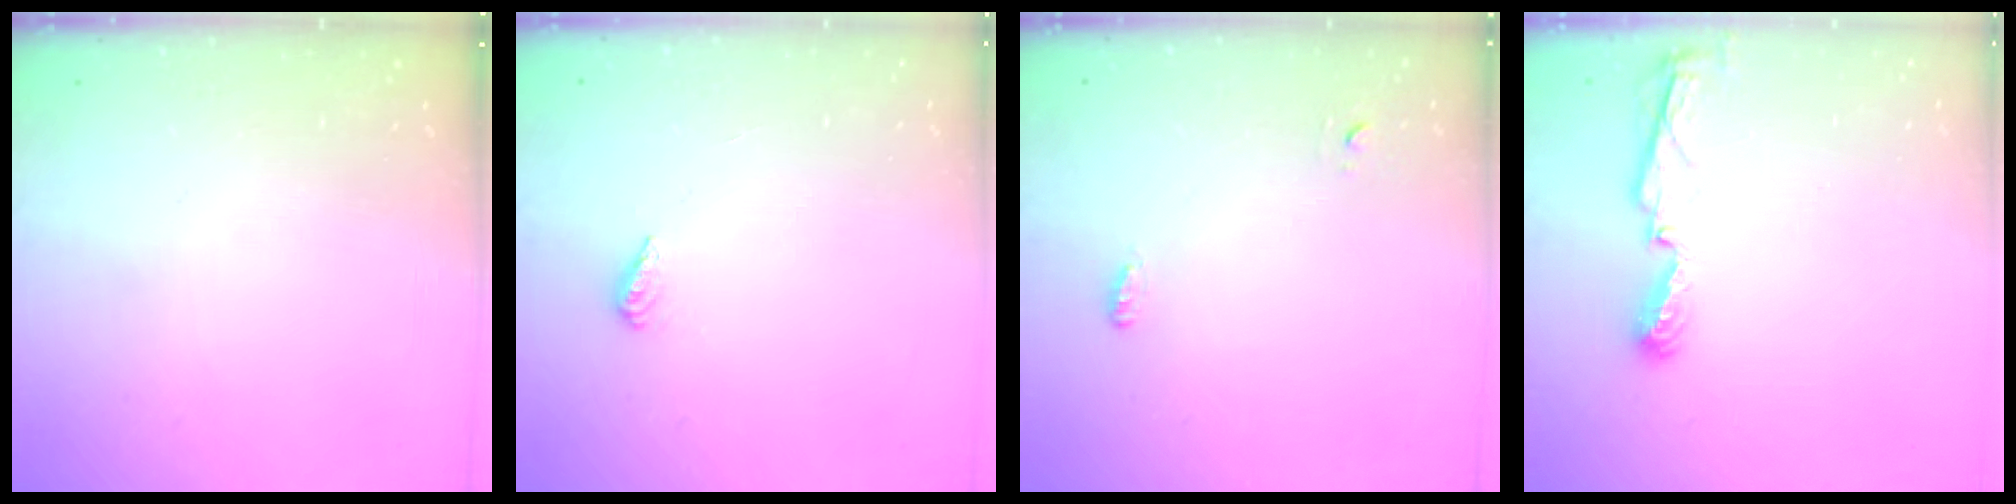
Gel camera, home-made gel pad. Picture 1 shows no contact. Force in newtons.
{"total": 2.1, "press": 1.9, "slide": 0.8}
{"total": 2.8, "press": 2.7, "slide": 0.6}
{"total": 5.1, "press": 5.1, "slide": 0.4}